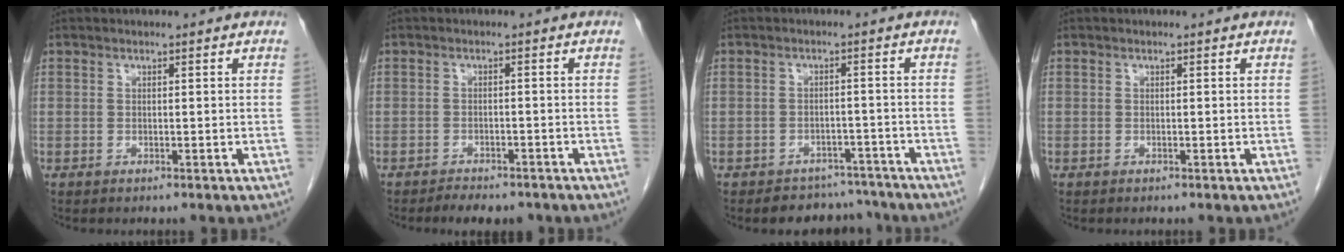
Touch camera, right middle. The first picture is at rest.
{"total": 5.3, "force": [-4.4, 2.0, 2.1], "torque": [-0.028, 0.001, -0.058]}
{"total": 5.9, "force": [-5.2, 2.8, -0.3], "torque": [0.020, 0.018, -0.069]}
{"total": 0.0}